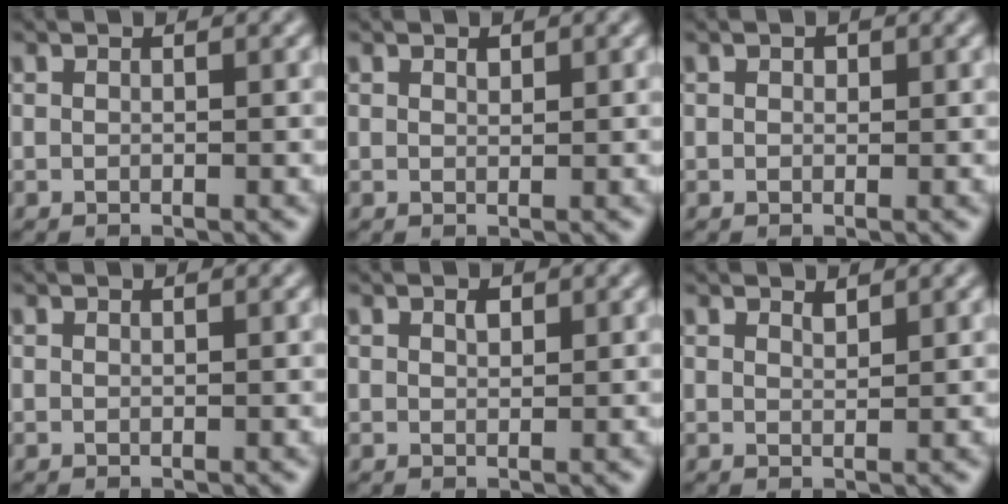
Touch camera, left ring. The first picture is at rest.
{"total": 0.6, "force": [0.4, 0.3, 0.2], "torque": [-0.005, -0.001, 0.007]}
{"total": 0.5, "force": [0.2, 0.4, 0.2], "torque": [-0.002, -0.002, 0.000]}
{"total": 0.0}
{"total": 0.9, "force": [0.5, 0.5, 0.5], "torque": [-0.011, 0.001, 0.008]}
{"total": 0.9, "force": [0.8, 0.1, 0.3], "torque": [-0.006, -0.002, 0.016]}